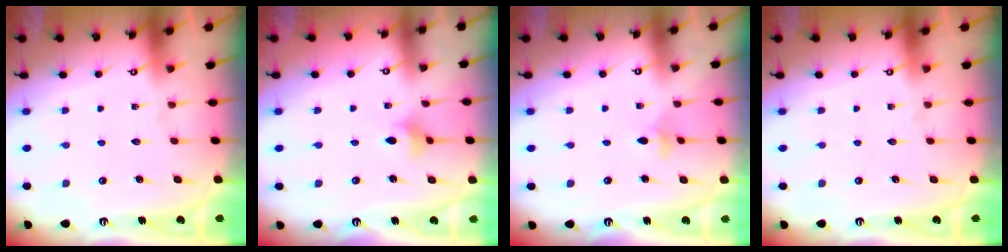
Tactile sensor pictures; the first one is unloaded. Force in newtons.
{"total": 3.6, "press": 3.6, "slide": 0.6}
{"total": 3.2, "press": 3.2, "slide": 0.4}
{"total": 0.0}